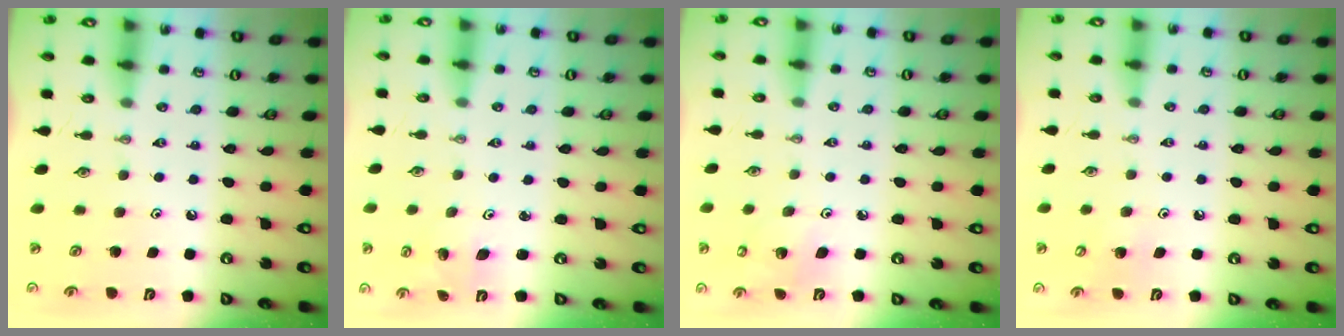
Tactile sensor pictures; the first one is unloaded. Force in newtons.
{"total": 2.0, "press": 2.0, "slide": 0.1}
{"total": 6.4, "press": 5.9, "slide": 2.4}
{"total": 5.1, "press": 5.1, "slide": 0.6}